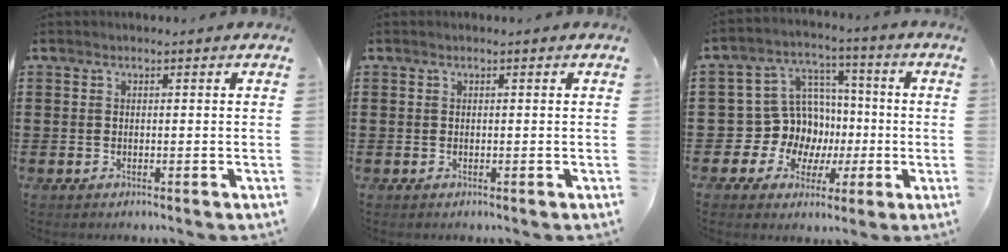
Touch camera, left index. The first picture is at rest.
{"total": 0.0}
{"total": 10.3, "force": [-0.4, 9.9, 2.6], "torque": [-0.101, -0.005, 0.003]}